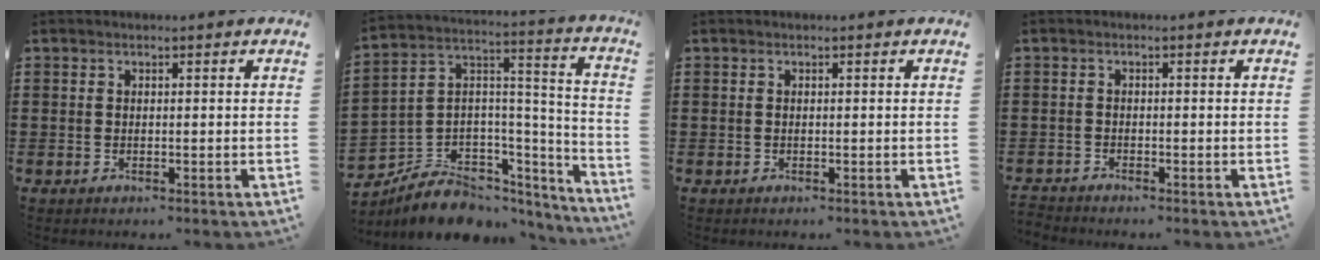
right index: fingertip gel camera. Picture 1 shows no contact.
{"total": 7.4, "force": [-5.5, 4.7, 1.4], "torque": [-0.037, 0.003, -0.097]}
{"total": 0.0}
{"total": 1.3, "force": [-1.2, 0.0, -0.2], "torque": [-0.001, 0.003, -0.028]}